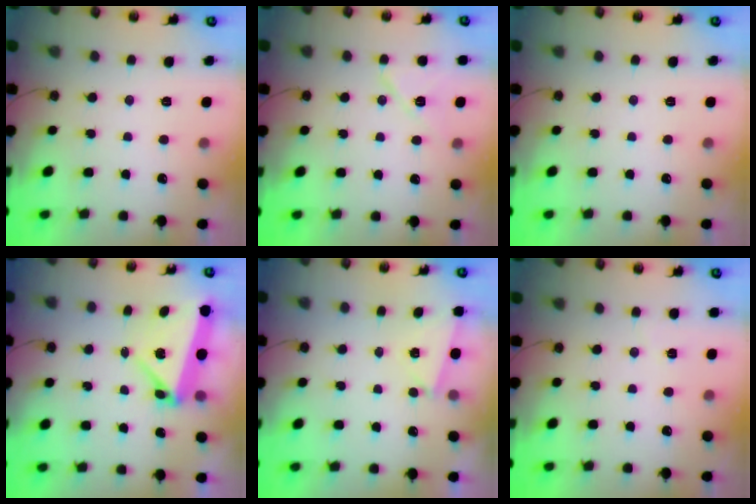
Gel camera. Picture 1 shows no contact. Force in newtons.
{"total": 8.6, "press": 8.6, "slide": 0.6}
{"total": 0.0}
{"total": 9.1, "press": 4.7, "slide": 7.8}
{"total": 2.7, "press": 1.7, "slide": 2.1}
{"total": 3.0, "press": 2.7, "slide": 1.5}